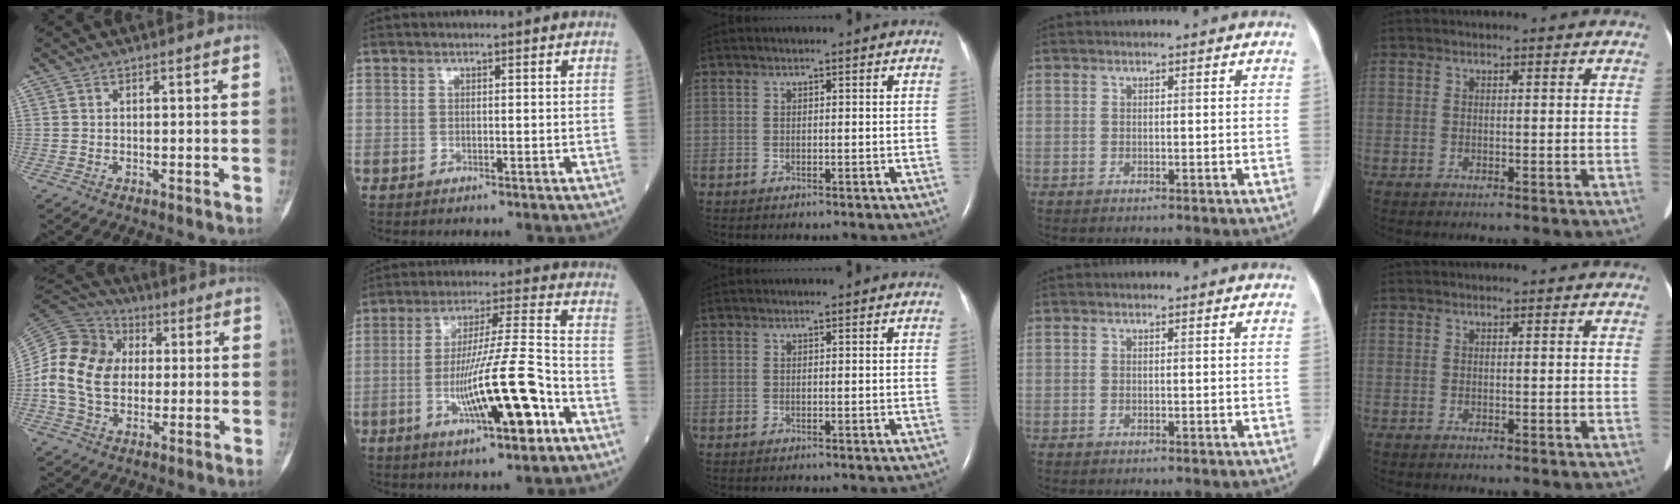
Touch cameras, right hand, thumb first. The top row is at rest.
{"thumb": {"total": 14.8, "force": [0.2, 11.5, 9.3], "torque": [-0.163, 0.024, -0.001]}, "index": {"total": 14.6, "force": [-5.4, 0.9, 13.5], "torque": [-0.242, -0.004, -0.086]}}